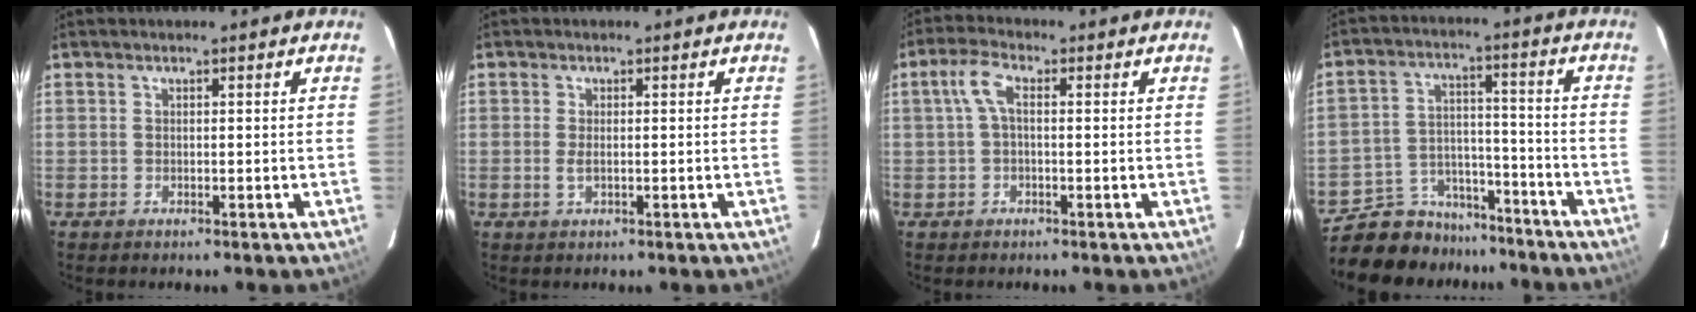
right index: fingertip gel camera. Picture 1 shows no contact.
{"total": 1.8, "force": [-0.3, 0.6, 1.7], "torque": [-0.035, -0.002, -0.005]}
{"total": 3.9, "force": [0.3, 1.6, 3.6], "torque": [-0.074, 0.012, 0.007]}
{"total": 13.7, "force": [-11.6, 6.7, 2.6], "torque": [-0.076, 0.035, -0.171]}